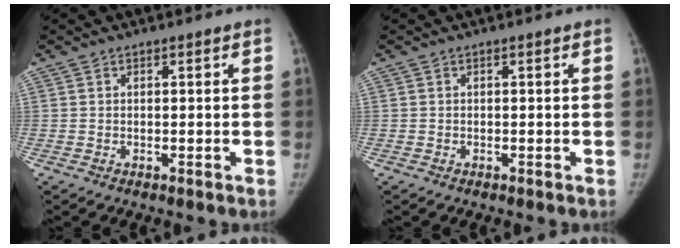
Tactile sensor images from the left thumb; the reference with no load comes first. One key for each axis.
{"total": 0.0}